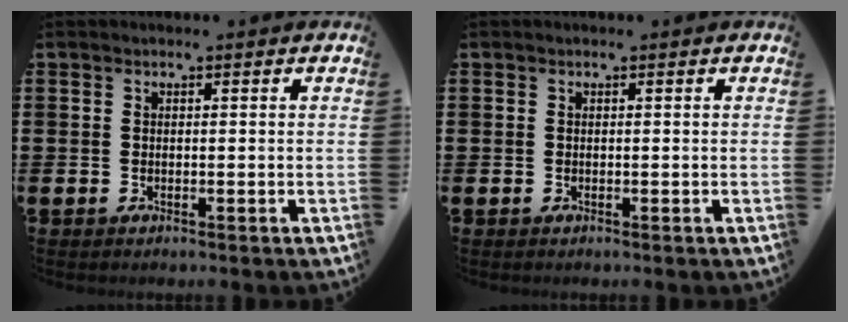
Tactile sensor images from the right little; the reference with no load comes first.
{"total": 0.0}